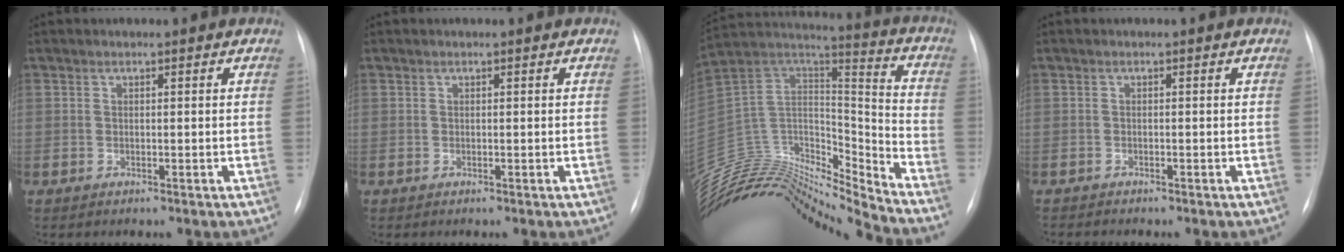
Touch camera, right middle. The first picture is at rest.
{"total": 0.0}
{"total": 22.7, "force": [-21.8, 2.7, 5.7], "torque": [-0.107, 0.063, -0.373]}
{"total": 1.2, "force": [-1.1, 0.2, 0.2], "torque": [-0.003, -0.004, -0.017]}